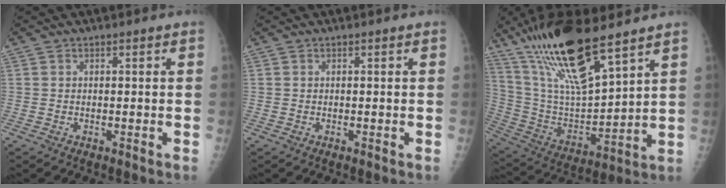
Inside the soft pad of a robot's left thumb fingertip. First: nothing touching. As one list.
[{"total": 0.0}, {"total": 21.8, "force": [14.9, 4.9, 15.1], "torque": [-0.274, -0.060, 0.286]}]